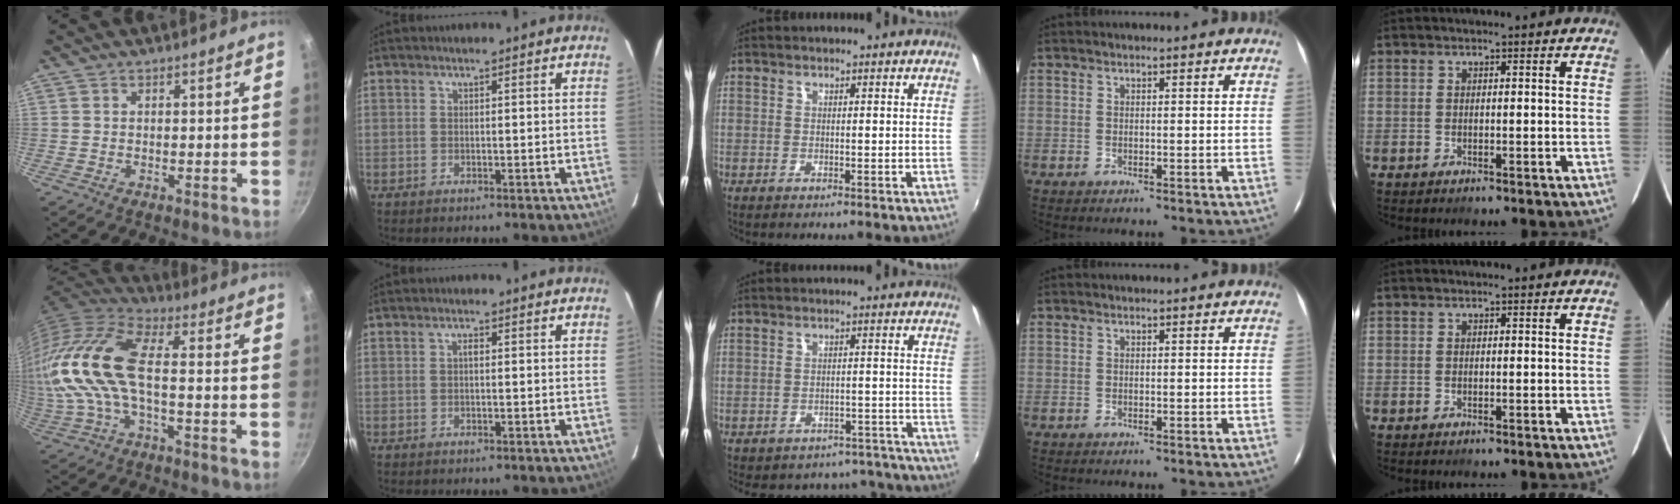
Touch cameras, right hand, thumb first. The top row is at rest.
{"thumb": {"total": 18.8, "force": [-0.8, 8.2, 16.9], "torque": [-0.365, 0.017, -0.031]}, "index": {"total": 0.9, "force": [0.0, 0.4, 0.8], "torque": [-0.014, 0.005, -0.002]}, "middle": {"total": 15.9, "force": [-14.3, 6.1, 3.3], "torque": [-0.069, 0.033, -0.162]}}